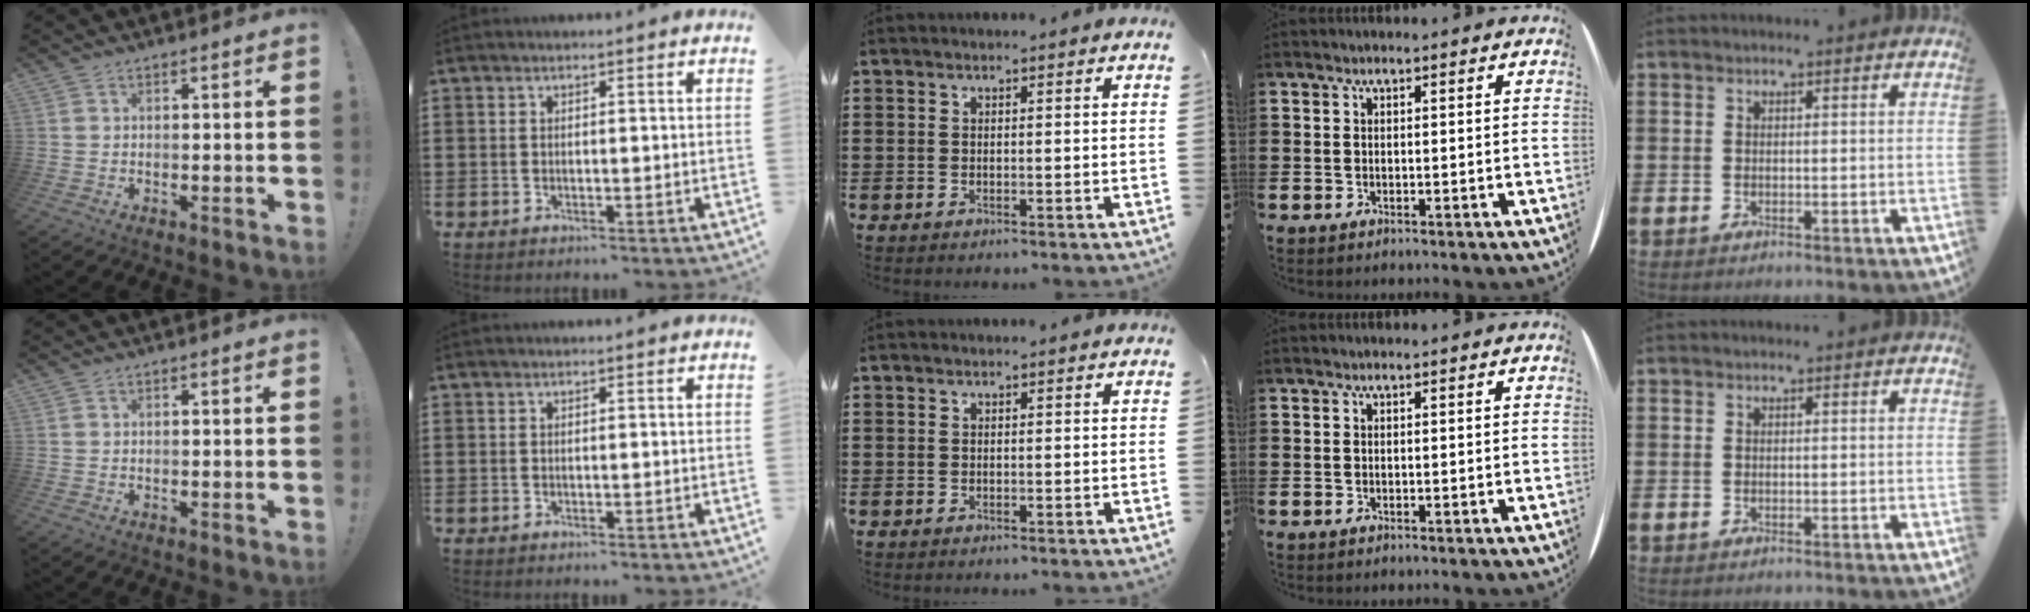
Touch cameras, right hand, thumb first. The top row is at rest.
{}